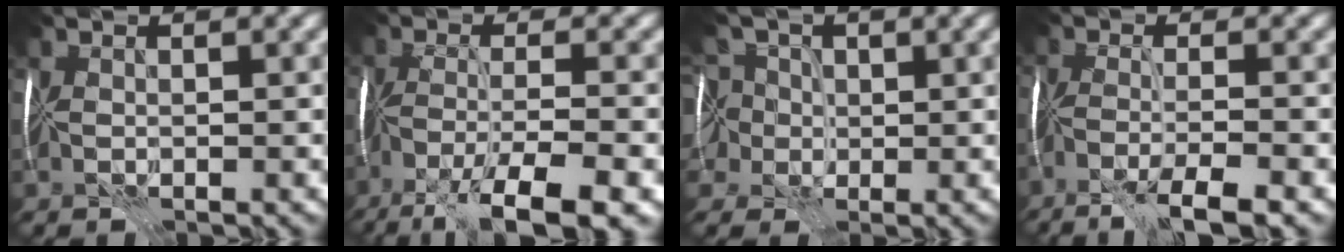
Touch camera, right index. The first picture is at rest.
{"total": 9.0, "force": [-6.0, 1.3, 6.6], "torque": [-0.116, -0.007, -0.109]}
{"total": 7.9, "force": [1.5, 6.2, 4.6], "torque": [-0.080, 0.028, -0.022]}
{"total": 5.8, "force": [-4.2, 0.4, 4.0], "torque": [-0.062, -0.007, -0.086]}